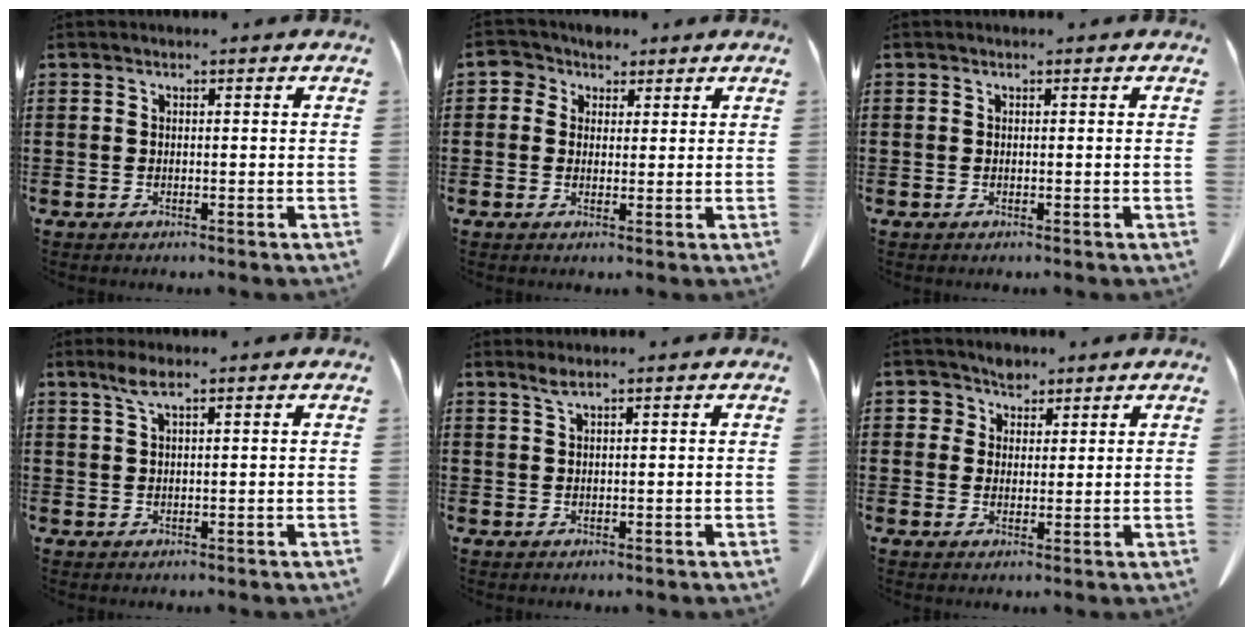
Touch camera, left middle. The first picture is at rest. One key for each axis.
{"total": 3.6, "fx": 2.0, "fy": 2.7, "fz": 1.0, "tx": -0.027, "ty": 0.008, "tz": 0.034}
{"total": 0.0}
{"total": 3.0, "fx": 1.8, "fy": 0.6, "fz": 2.4, "tx": -0.051, "ty": 0.006, "tz": 0.031}
{"total": 1.6, "fx": 1.2, "fy": 0.1, "fz": 1.1, "tx": -0.024, "ty": 0.000, "tz": 0.022}
{"total": 3.5, "fx": 2.4, "fy": 2.5, "fz": 0.5, "tx": -0.017, "ty": 0.010, "tz": 0.044}